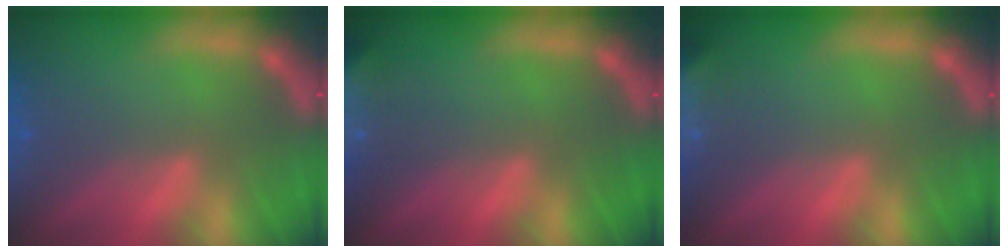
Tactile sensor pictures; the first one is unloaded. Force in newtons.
{"total": 9.9}
{"total": 9.0}